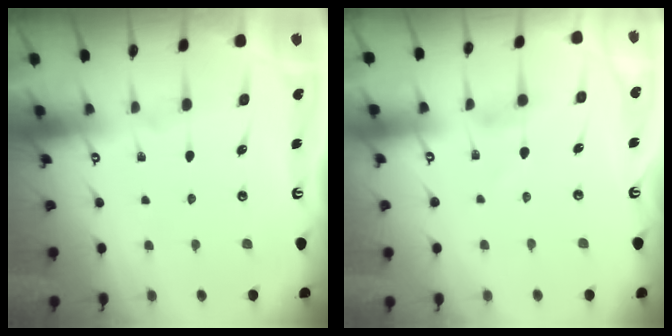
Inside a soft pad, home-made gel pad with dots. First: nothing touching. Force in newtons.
{"total": 1.3, "press": 1.2, "slide": 0.3}